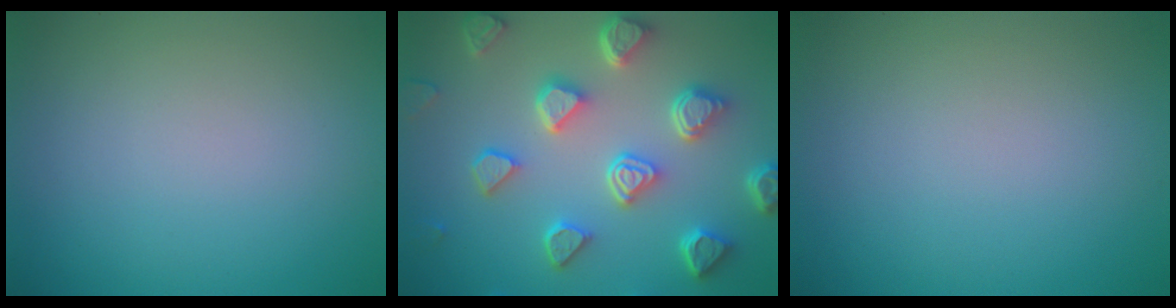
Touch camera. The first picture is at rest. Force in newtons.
{"total": 6.6, "press": 5.3, "slide": 4.0}
{"total": 0.0}